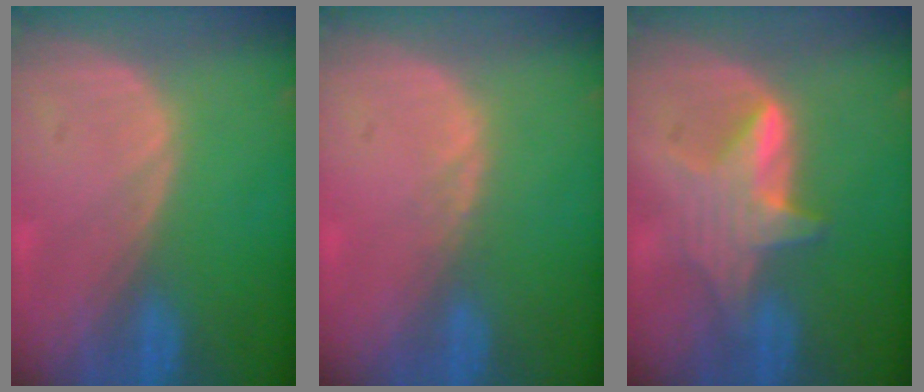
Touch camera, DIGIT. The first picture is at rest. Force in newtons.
{"total": 0.8, "press": 0.8, "slide": 0.3}
{"total": 6.0, "press": 5.8, "slide": 1.2}